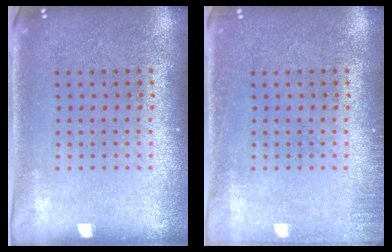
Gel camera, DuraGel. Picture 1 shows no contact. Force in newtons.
{"total": 1.1, "press": 1.1, "slide": 0.2}